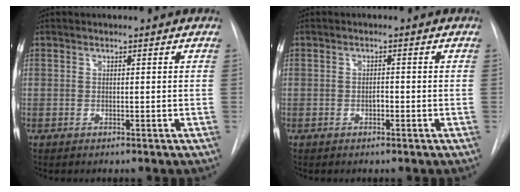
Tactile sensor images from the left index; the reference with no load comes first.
{"total": 1.0, "force": [-0.4, 0.5, 0.7], "torque": [-0.012, 0.003, -0.008]}